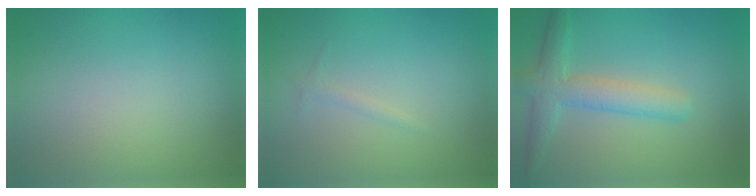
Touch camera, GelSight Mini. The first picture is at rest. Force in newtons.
{"total": 0.6, "press": 0.6, "slide": 0.1}
{"total": 3.9, "press": 3.9, "slide": 0.1}